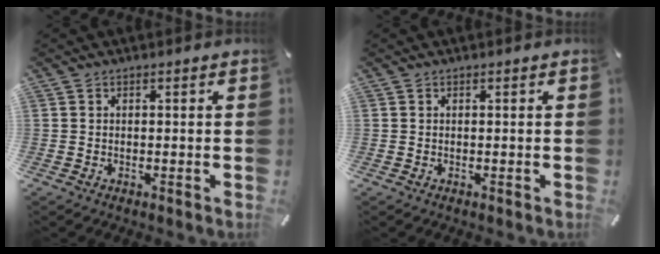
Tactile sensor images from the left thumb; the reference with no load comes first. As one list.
[{"total": 0.0}]